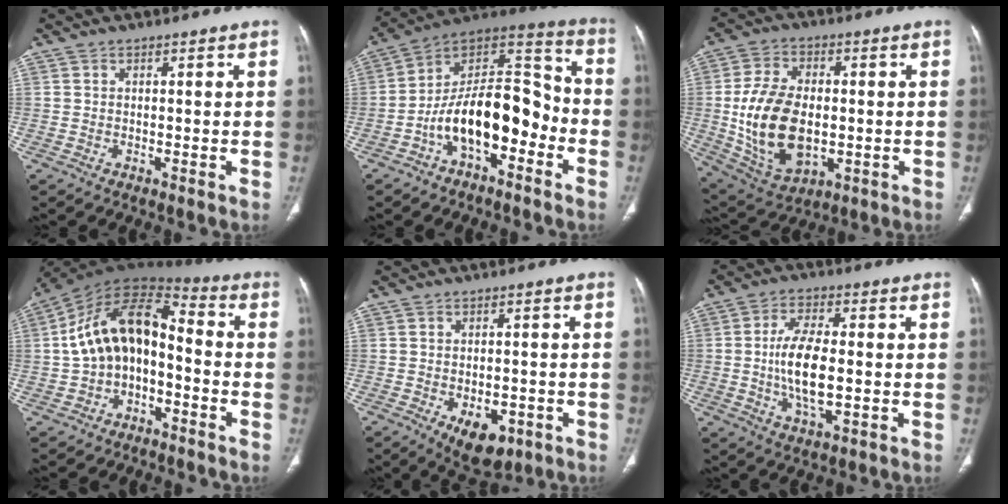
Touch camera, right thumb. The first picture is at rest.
{"total": 18.0, "force": [-6.2, 9.3, 14.1], "torque": [-0.205, 0.086, -0.107]}
{"total": 17.6, "force": [-1.2, 10.9, 13.8], "torque": [-0.248, -0.002, -0.002]}
{"total": 14.6, "force": [-1.9, 9.0, 11.3], "torque": [-0.185, 0.062, -0.043]}
{"total": 8.3, "force": [-3.5, 4.9, 5.8], "torque": [-0.068, 0.006, -0.035]}
{"total": 10.8, "force": [-0.8, 4.6, 9.7], "torque": [-0.187, 0.000, -0.014]}